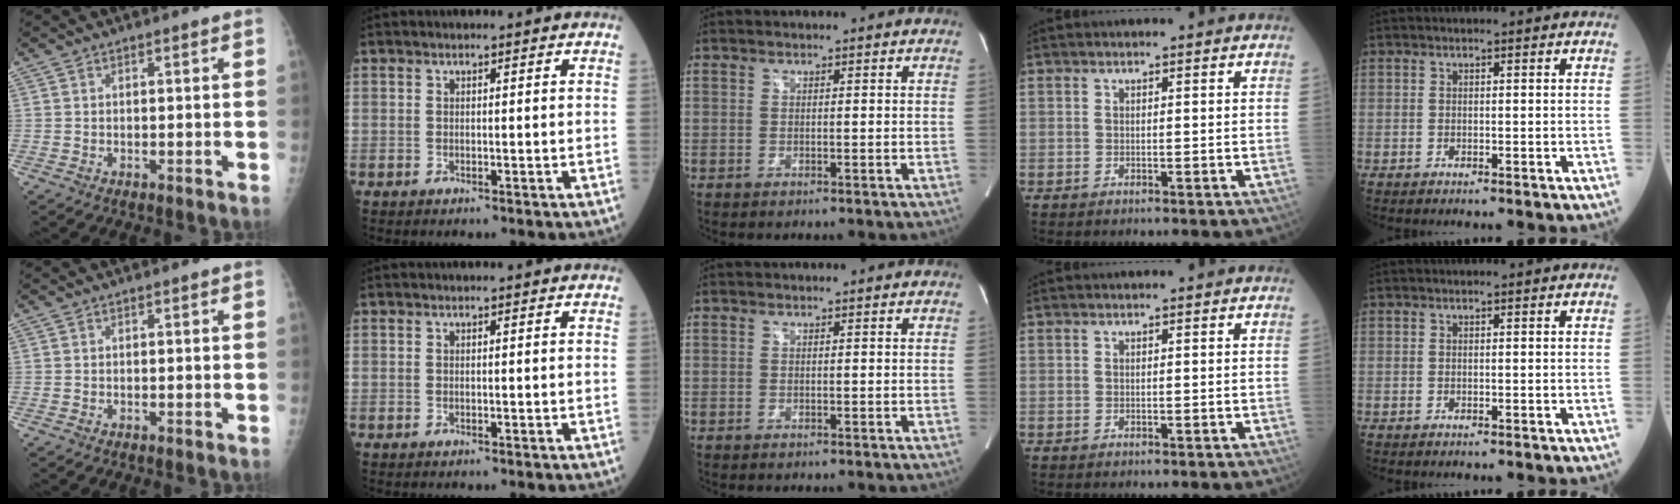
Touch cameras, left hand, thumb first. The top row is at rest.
{}